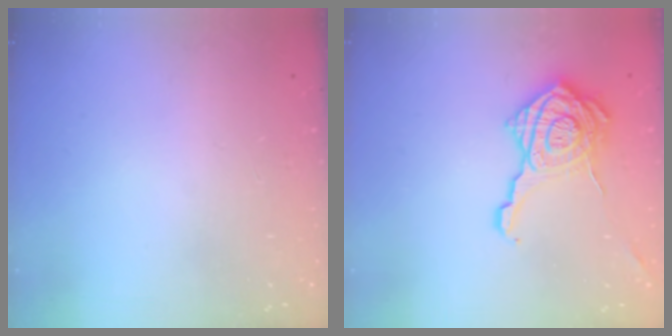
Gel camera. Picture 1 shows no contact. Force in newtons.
{"total": 20.0, "press": 19.9, "slide": 0.8}